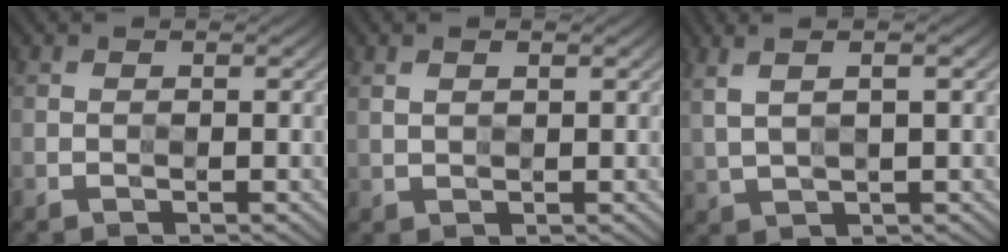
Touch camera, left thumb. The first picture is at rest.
{"total": 1.5, "force": [0.9, 0.5, 1.2], "torque": [-0.027, 0.000, 0.021]}
{"total": 5.4, "force": [2.5, 1.5, 4.6], "torque": [-0.091, 0.010, 0.041]}